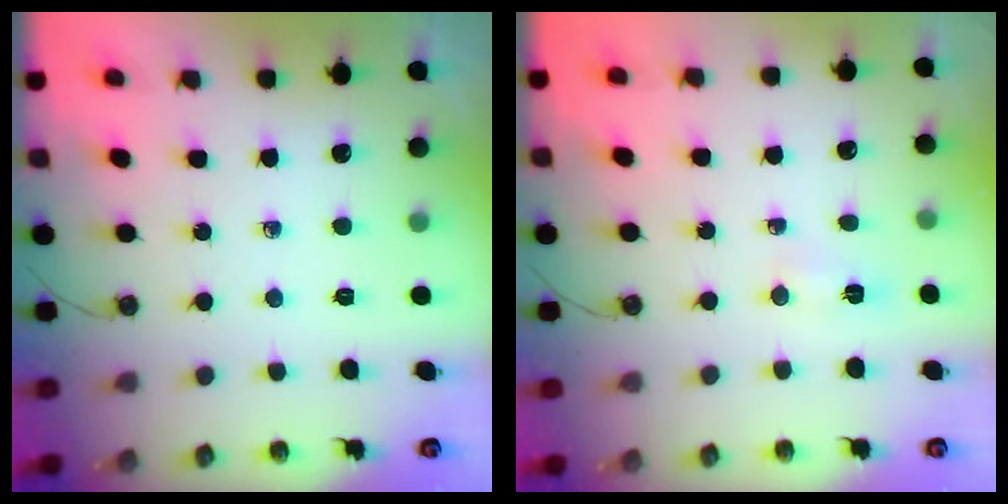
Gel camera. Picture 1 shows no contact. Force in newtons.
{"total": 2.6, "press": 2.6, "slide": 0.3}